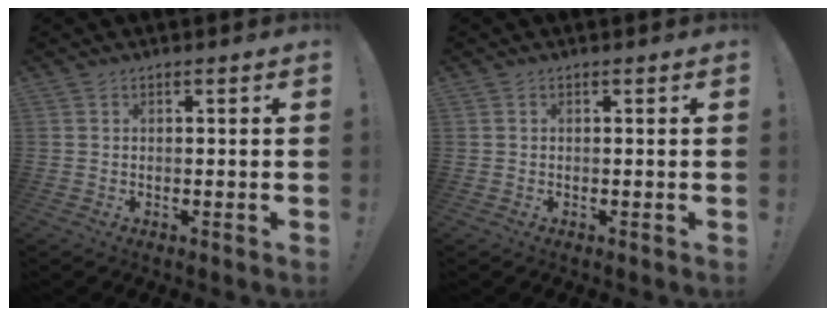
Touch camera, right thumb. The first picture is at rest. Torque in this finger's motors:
{"motor_torque": [-0.20, 0.08, 0.24, 0.01, -0.04]}